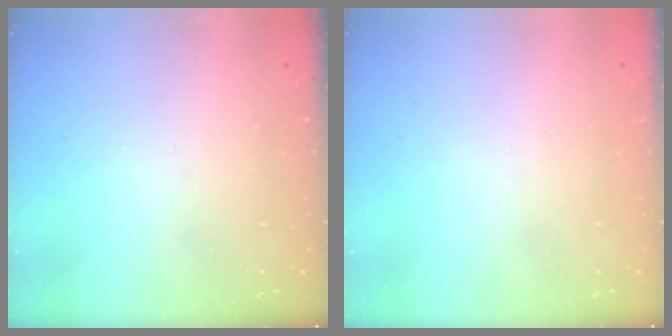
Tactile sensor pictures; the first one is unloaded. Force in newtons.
{"total": 1.6, "press": 1.6, "slide": 0.1}